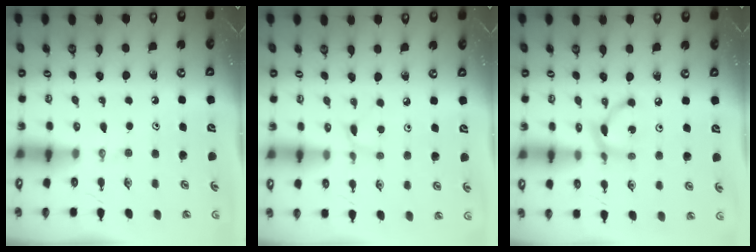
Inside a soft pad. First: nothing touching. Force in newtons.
{"total": 2.4, "press": 2.4, "slide": 0.3}
{"total": 6.0, "press": 6.0, "slide": 0.1}